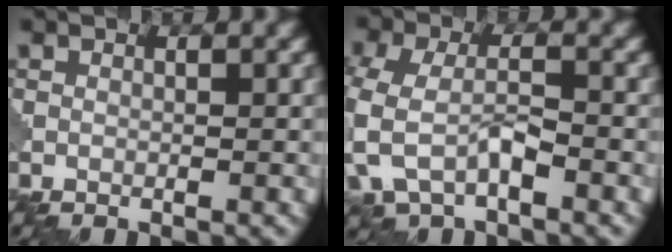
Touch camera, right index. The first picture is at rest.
{"total": 5.6, "force": [-2.2, 3.1, 4.1], "torque": [-0.104, -0.007, -0.049]}